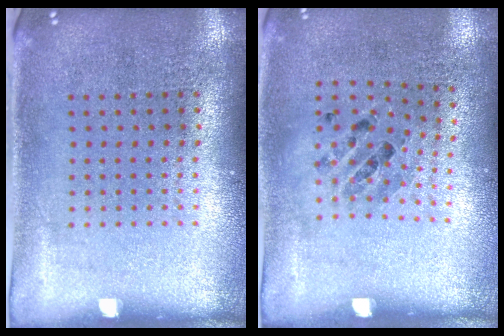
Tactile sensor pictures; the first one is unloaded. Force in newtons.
{"total": 0.8, "press": 0.7, "slide": 0.4}